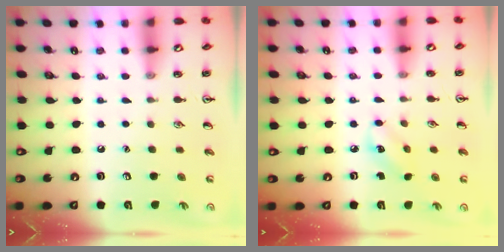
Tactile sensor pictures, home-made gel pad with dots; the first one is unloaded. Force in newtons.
{"total": 3.5, "press": 3.3, "slide": 1.2}